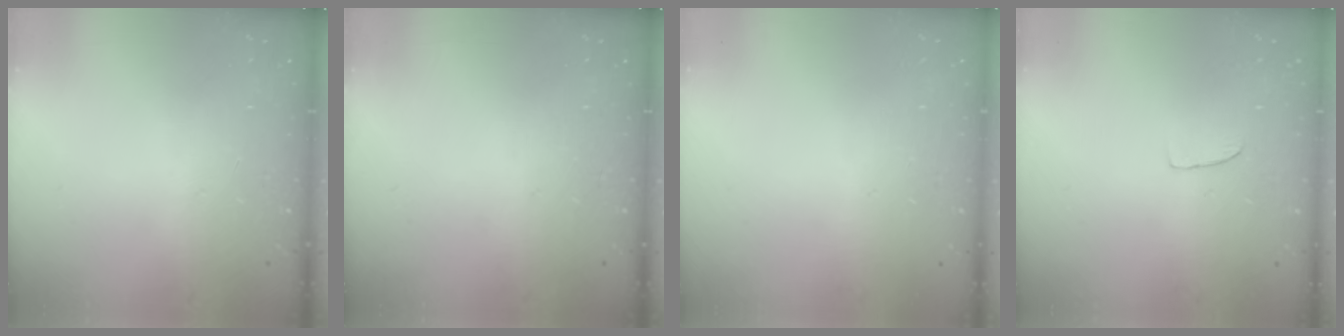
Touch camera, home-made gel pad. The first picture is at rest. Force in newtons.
{"total": 0.0}
{"total": 0.0}
{"total": 2.6, "press": 2.6, "slide": 0.2}